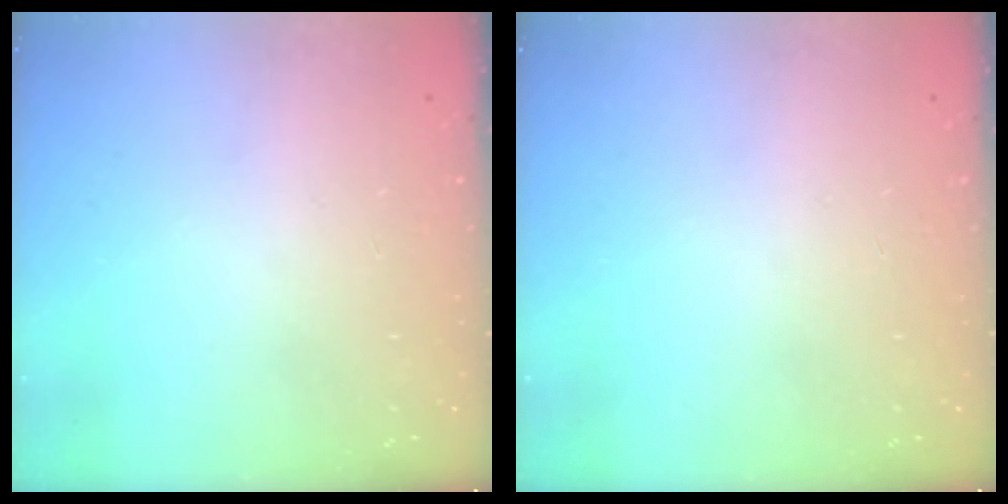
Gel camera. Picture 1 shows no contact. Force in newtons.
{"total": 0.0}